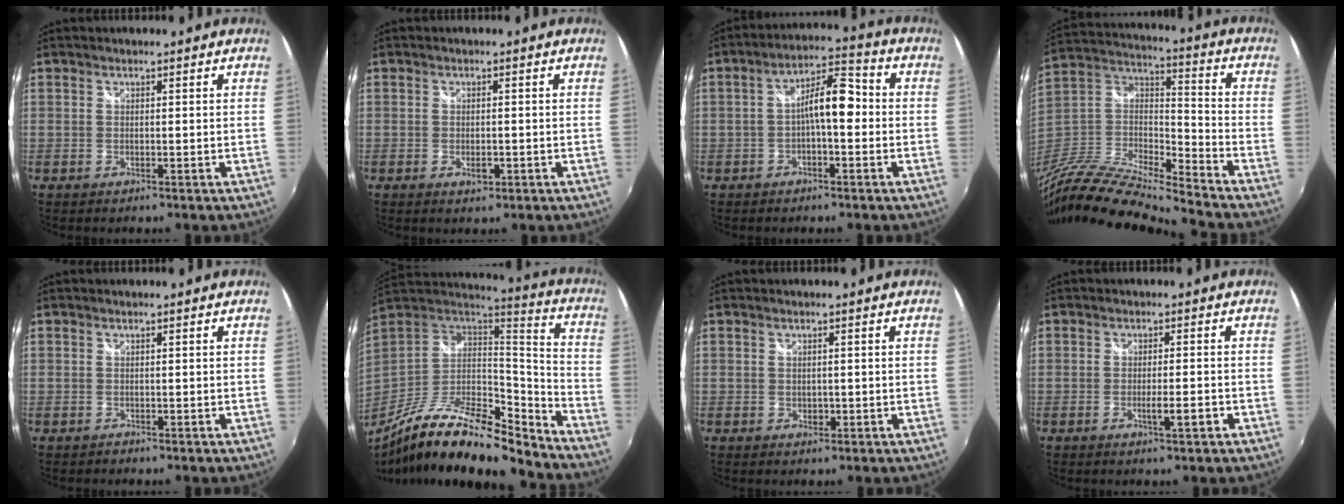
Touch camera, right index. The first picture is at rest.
{"total": 2.1, "force": [-0.8, 1.2, 1.6], "torque": [-0.027, -0.004, -0.012]}
{"total": 7.6, "force": [-0.9, 2.4, 7.2], "torque": [-0.127, 0.023, -0.020]}
{"total": 21.2, "force": [-18.0, 2.7, 10.8], "torque": [-0.221, -0.020, -0.349]}
{"total": 0.0}
{"total": 22.4, "force": [-17.0, 5.5, 13.4], "torque": [-0.236, -0.021, -0.302]}
{"total": 1.1, "force": [0.0, 0.9, 0.7], "torque": [-0.008, -0.001, 0.000]}
{"total": 3.4, "force": [-1.5, 0.1, 3.0], "torque": [-0.049, -0.005, -0.023]}